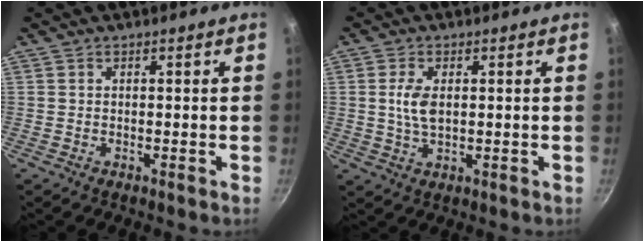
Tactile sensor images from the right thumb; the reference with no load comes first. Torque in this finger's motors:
{"motor_torque": [-0.20, 0.28, -0.10, 0.00, 0.13]}